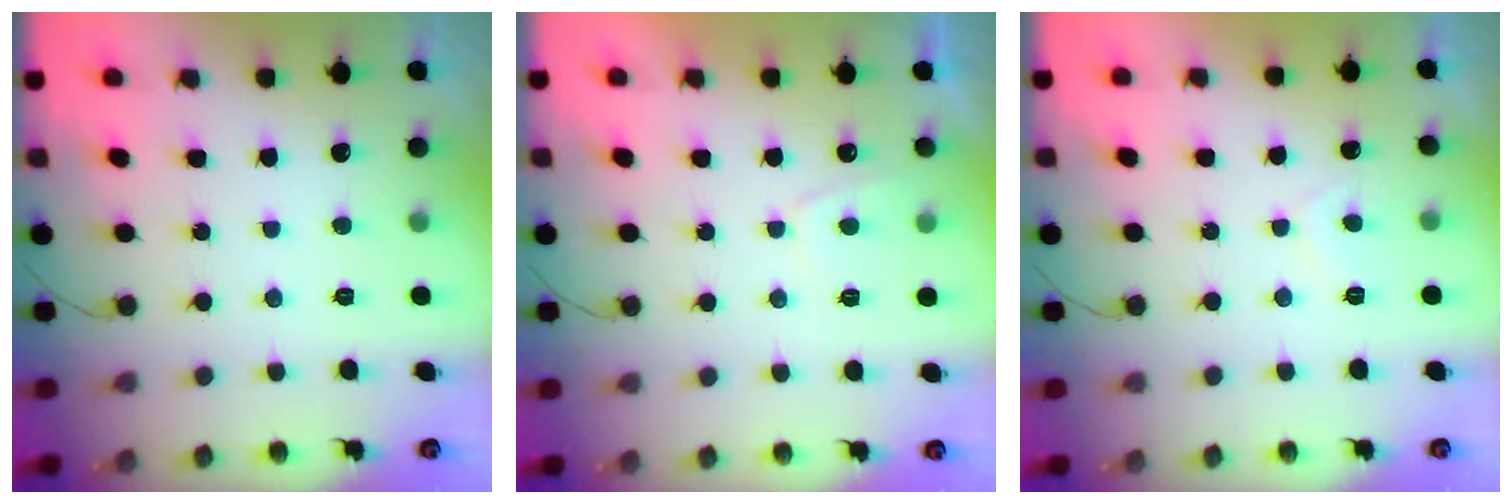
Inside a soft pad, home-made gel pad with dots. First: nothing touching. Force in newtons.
{"total": 1.8, "press": 1.7, "slide": 0.7}
{"total": 2.1, "press": 1.9, "slide": 0.7}